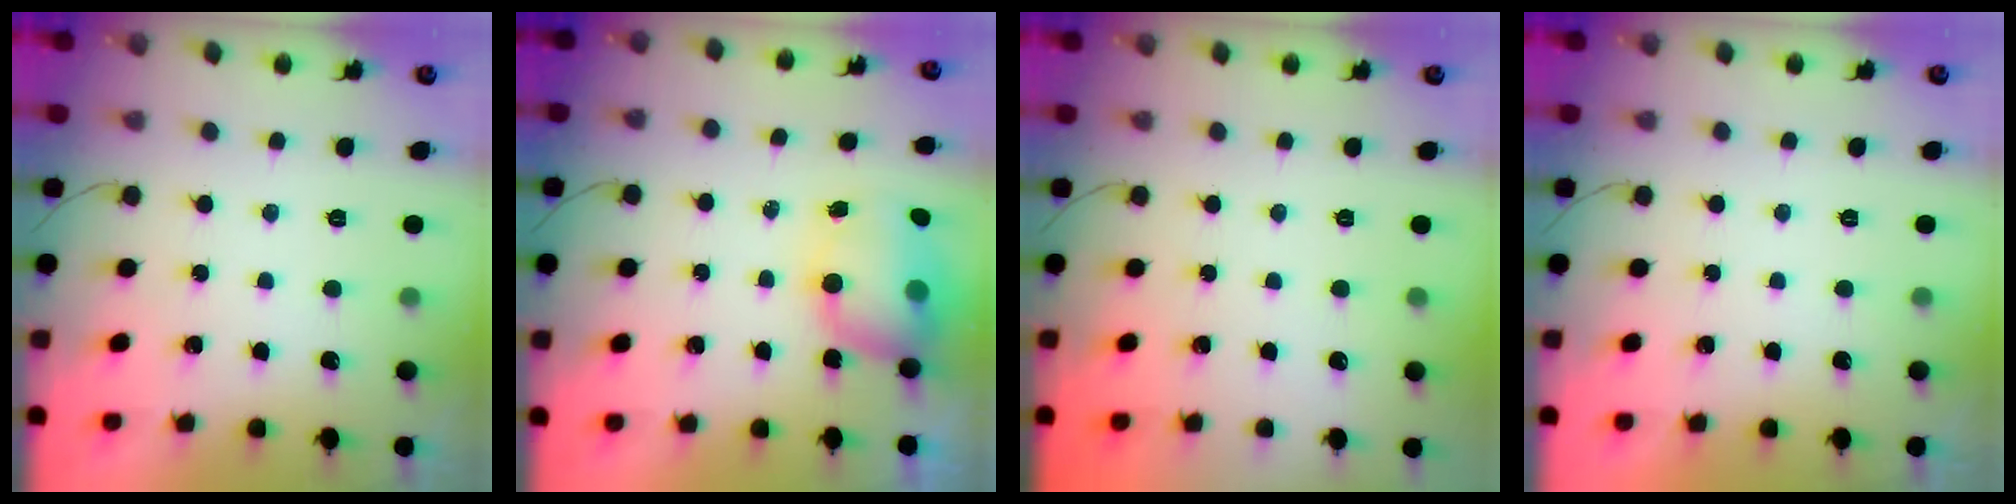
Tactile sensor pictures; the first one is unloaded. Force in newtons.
{"total": 7.6, "press": 7.4, "slide": 1.8}
{"total": 0.0}
{"total": 0.0}